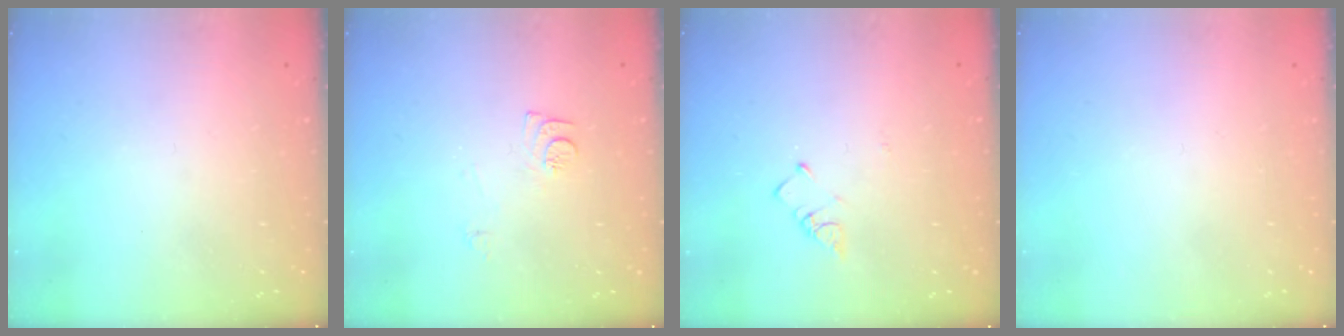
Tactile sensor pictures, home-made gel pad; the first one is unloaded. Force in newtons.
{"total": 7.7, "press": 7.7, "slide": 0.8}
{"total": 2.6, "press": 2.6, "slide": 0.5}
{"total": 1.7, "press": 1.7, "slide": 0.1}